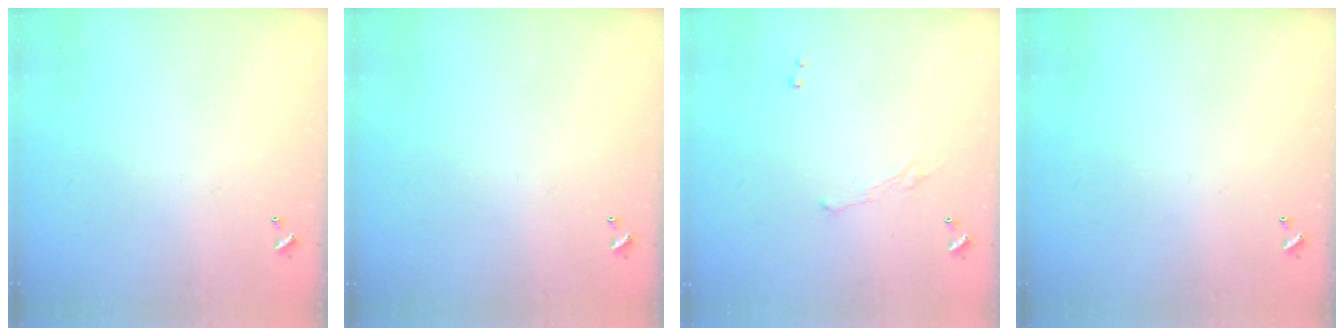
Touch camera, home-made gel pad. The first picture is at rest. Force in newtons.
{"total": 0.0}
{"total": 1.9, "press": 1.7, "slide": 0.8}
{"total": 0.0}